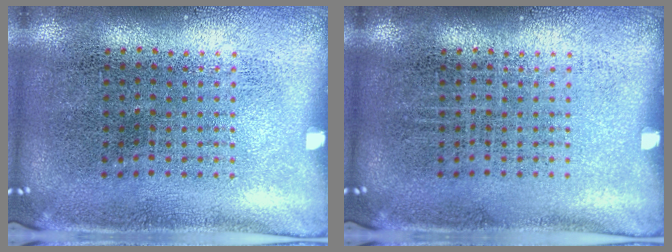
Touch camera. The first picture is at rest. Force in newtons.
{"total": 0.0}